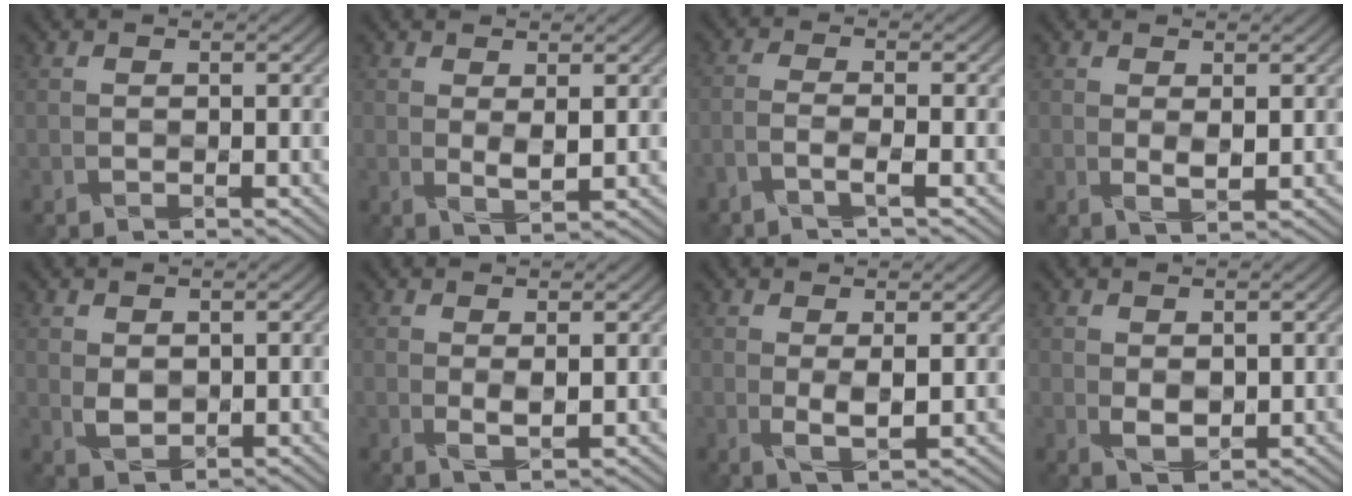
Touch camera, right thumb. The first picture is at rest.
{"total": 2.1, "force": [1.0, 0.5, 1.7], "torque": [-0.037, -0.008, 0.026]}
{"total": 2.5, "force": [-1.7, 0.3, 1.8], "torque": [-0.027, 0.007, -0.052]}
{"total": 1.7, "force": [0.9, 0.4, 1.3], "torque": [-0.030, -0.006, 0.021]}
{"total": 1.8, "force": [1.0, 1.3, 0.8], "torque": [-0.020, -0.005, 0.026]}
{"total": 1.6, "force": [0.8, 0.4, 1.3], "torque": [-0.029, -0.006, 0.021]}
{"total": 2.4, "force": [0.7, 0.6, 2.3], "torque": [-0.049, -0.006, 0.018]}
{"total": 2.1, "force": [0.8, 1.4, 1.4], "torque": [-0.031, -0.007, 0.023]}